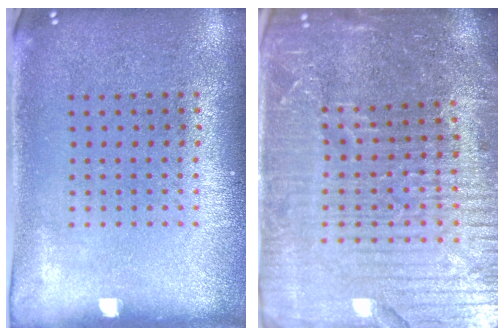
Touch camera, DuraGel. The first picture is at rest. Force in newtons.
{"total": 6.1, "press": 5.4, "slide": 2.8}